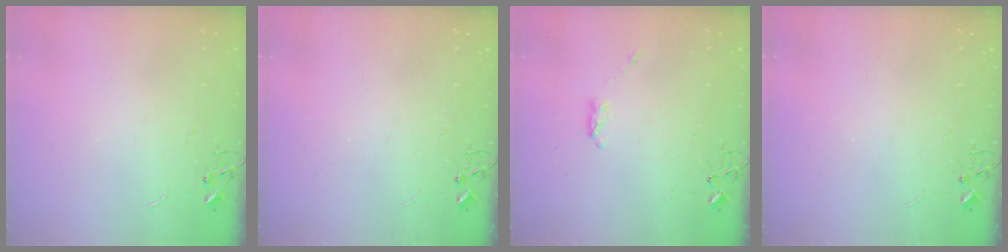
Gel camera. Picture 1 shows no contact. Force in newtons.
{"total": 0.0}
{"total": 3.6, "press": 3.5, "slide": 0.5}
{"total": 0.0}